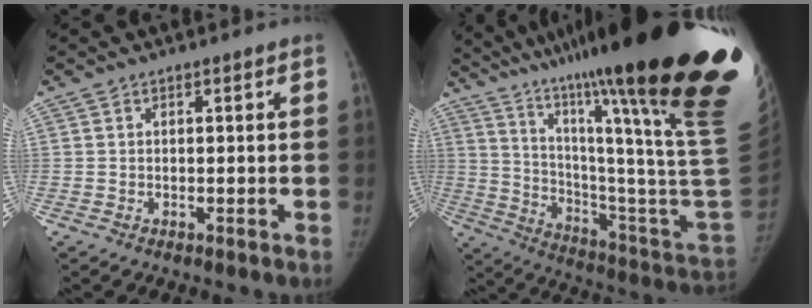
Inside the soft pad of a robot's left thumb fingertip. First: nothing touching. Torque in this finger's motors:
{"motor_torque": [2.57, -0.59, 2.77, 0.00, 0.23]}